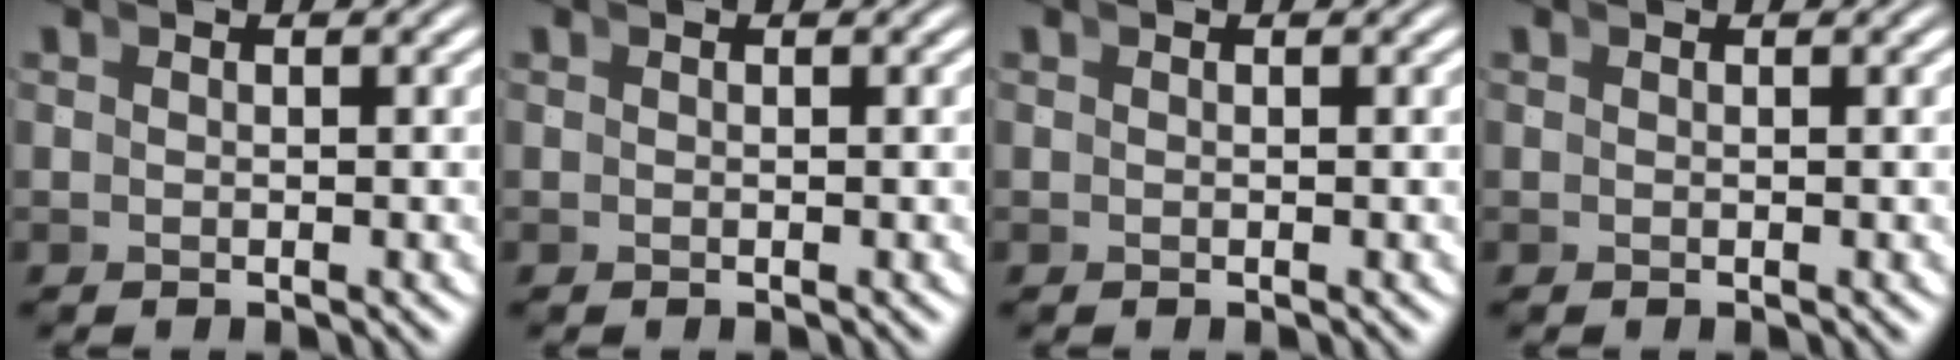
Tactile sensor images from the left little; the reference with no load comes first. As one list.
[{"total": 0.0}, {"total": 0.0}, {"total": 0.0}]